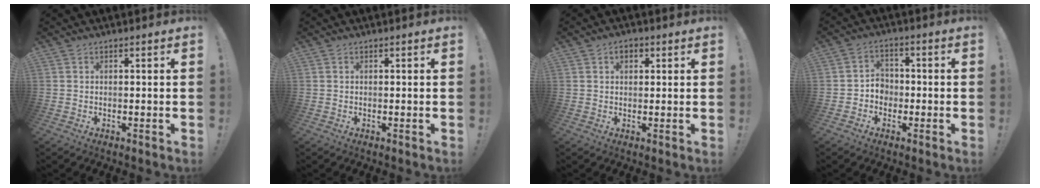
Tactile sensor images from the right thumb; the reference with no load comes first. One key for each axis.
{"total": 0.0}
{"total": 3.2, "fx": 1.2, "fy": 2.3, "fz": 1.9, "tx": -0.023, "ty": 0.001, "tz": 0.019}
{"total": 5.0, "fx": -1.5, "fy": 4.4, "fz": 1.9, "tx": -0.030, "ty": 0.012, "tz": -0.026}